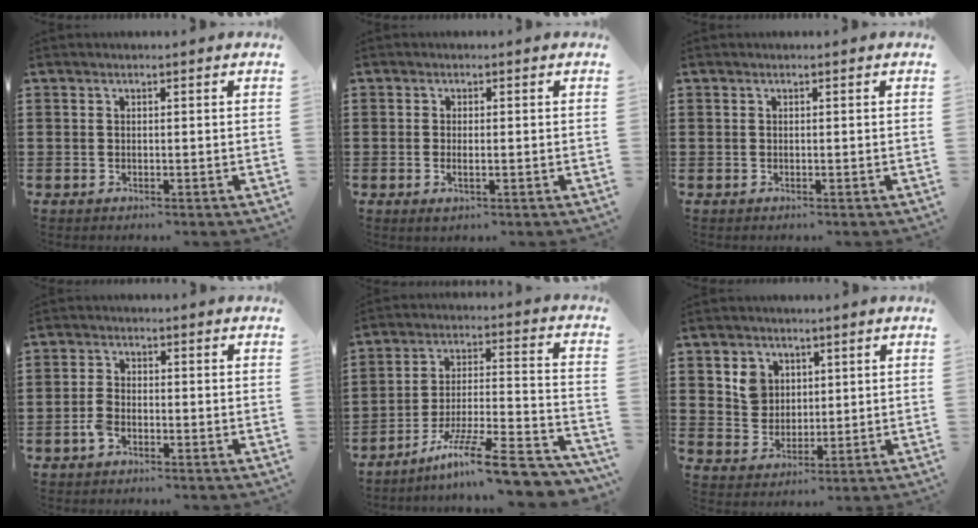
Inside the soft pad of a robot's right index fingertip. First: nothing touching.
{"total": 1.6, "force": [-0.4, 0.5, 1.5], "torque": [-0.027, 0.000, -0.007]}
{"total": 0.0}
{"total": 3.0, "force": [-1.5, 1.4, 2.1], "torque": [-0.053, -0.001, -0.033]}
{"total": 13.0, "force": [-9.7, 1.4, 8.5], "torque": [-0.129, 0.023, -0.175]}
{"total": 5.1, "force": [2.1, 4.4, 1.5], "torque": [-0.041, 0.012, 0.037]}